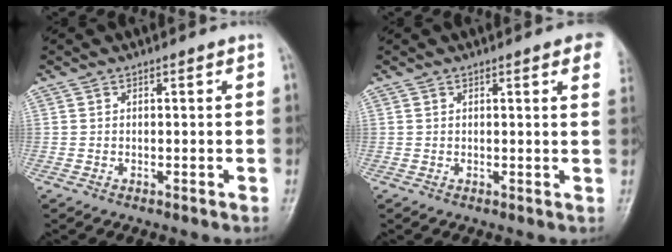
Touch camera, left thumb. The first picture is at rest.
{"total": 4.5, "force": [2.6, 0.9, 3.6], "torque": [-0.027, -0.001, 0.021]}